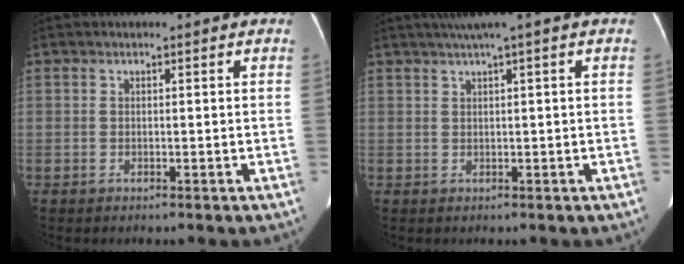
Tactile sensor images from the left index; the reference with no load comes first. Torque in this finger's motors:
{"motor_torque": [0.59, -1.55, 0.03, 0.01]}